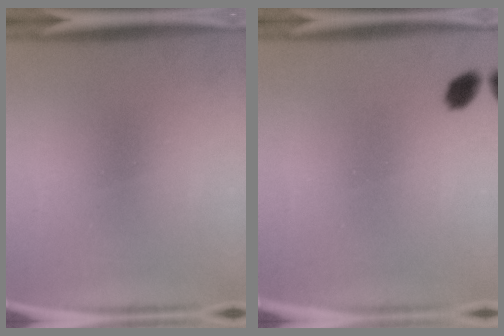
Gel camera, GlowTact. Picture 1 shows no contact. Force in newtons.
{"total": 2.5}